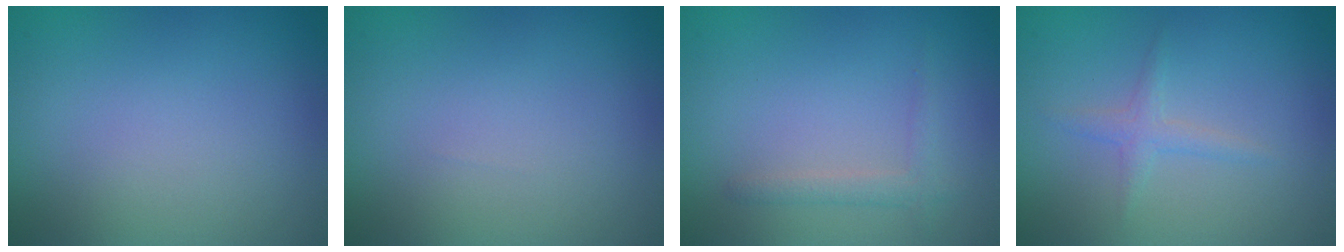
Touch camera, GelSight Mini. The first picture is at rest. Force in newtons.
{"total": 0.0}
{"total": 1.4, "press": 1.4, "slide": 0.1}
{"total": 1.3, "press": 1.3, "slide": 0.0}